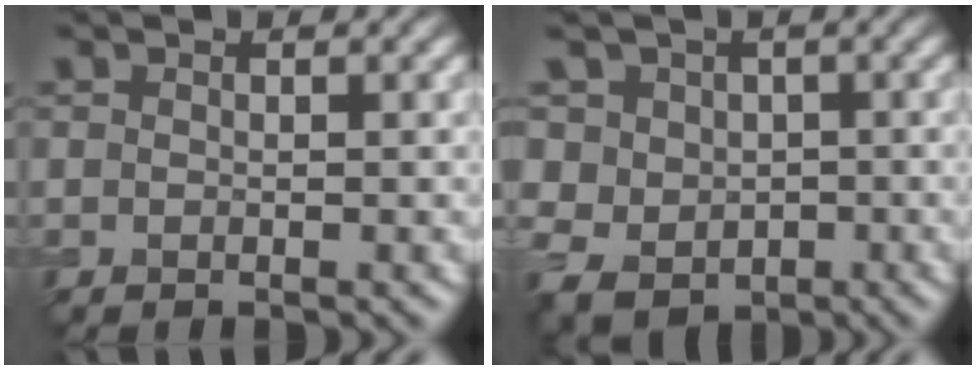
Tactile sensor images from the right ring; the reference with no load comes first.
{"total": 6.6, "force": [0.8, 6.1, 2.3], "torque": [-0.056, 0.022, -0.013]}